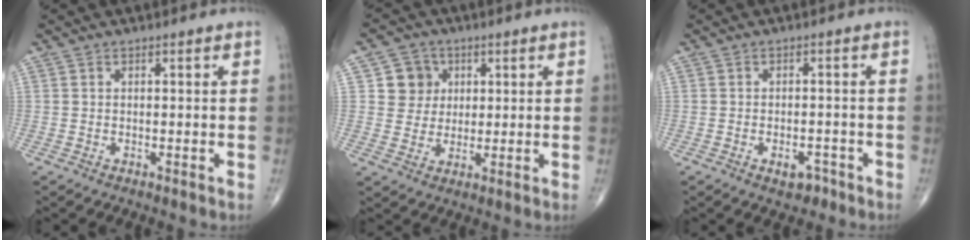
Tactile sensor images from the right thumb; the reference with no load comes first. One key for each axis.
{"total": 6.3, "fx": 1.8, "fy": 5.9, "fz": 1.3, "tx": 0.011, "ty": 0.000, "tz": 0.027}
{"total": 3.2, "fx": -1.9, "fy": 1.9, "fz": 1.9, "tx": -0.018, "ty": 0.013, "tz": -0.022}